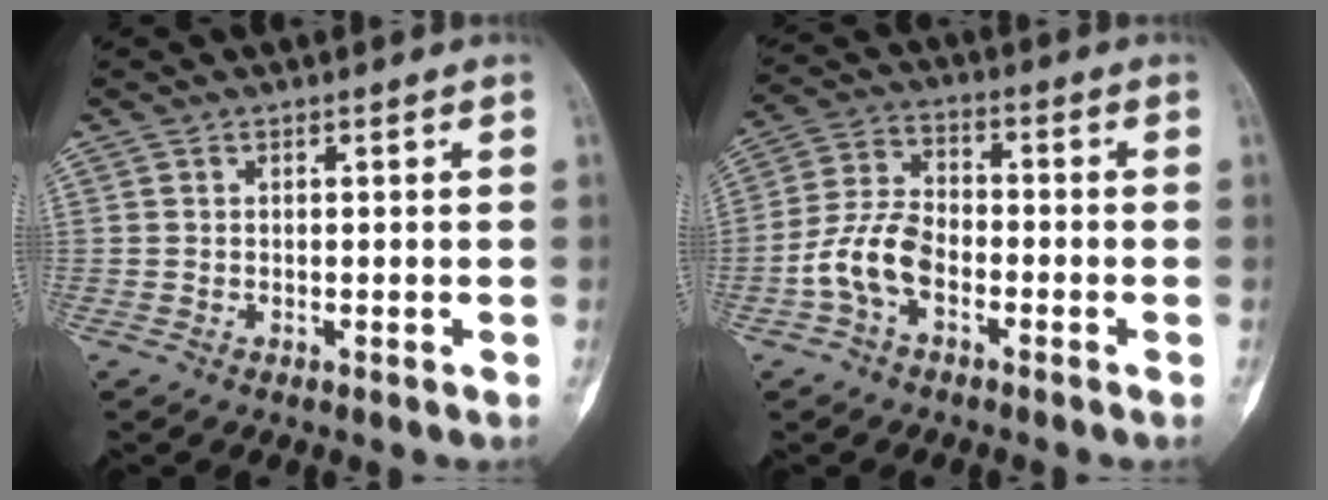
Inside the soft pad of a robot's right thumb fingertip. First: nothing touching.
{"total": 8.8, "force": [-3.5, 5.3, 6.1], "torque": [-0.120, 0.032, -0.074]}